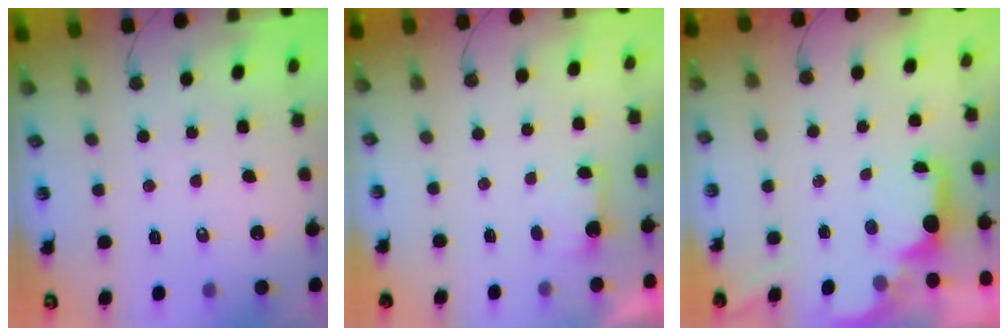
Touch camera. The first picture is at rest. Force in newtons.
{"total": 1.6, "press": 1.4, "slide": 0.9}
{"total": 1.6, "press": 1.4, "slide": 0.7}